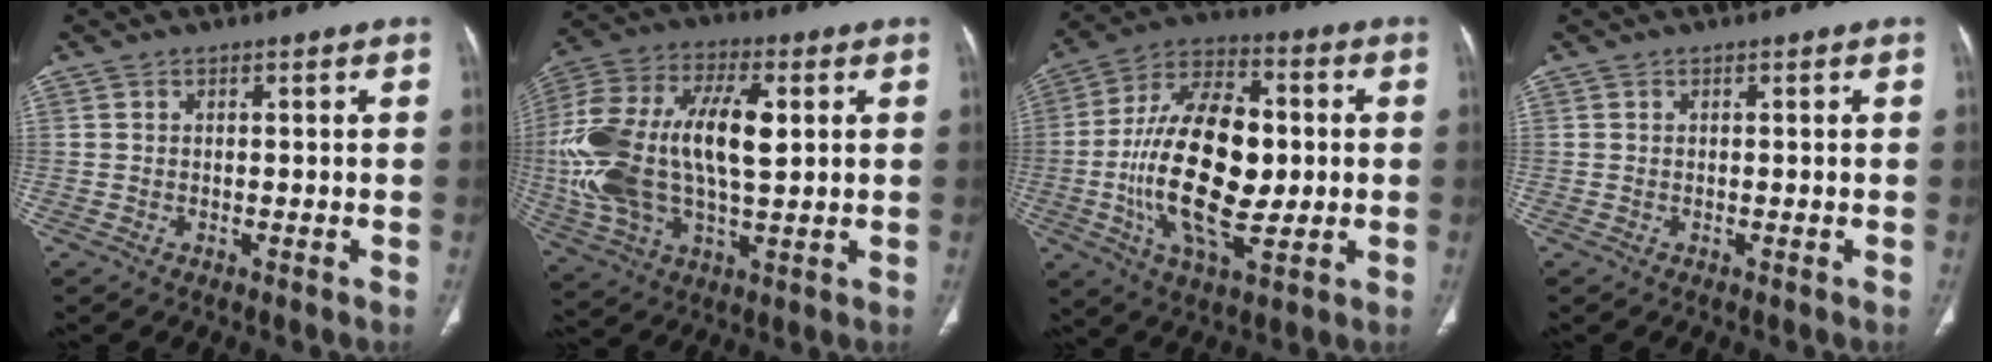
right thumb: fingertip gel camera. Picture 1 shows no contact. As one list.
[{"total": 23.5, "force": [2.1, 11.9, 20.2], "torque": [-0.427, 0.012, 0.035]}, {"total": 22.0, "force": [-1.0, 11.2, 18.9], "torque": [-0.327, 0.010, -0.015]}, {"total": 0.0}]